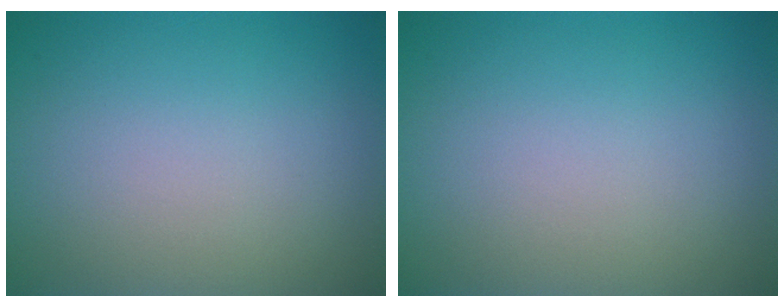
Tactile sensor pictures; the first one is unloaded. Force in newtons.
{"total": 0.0}